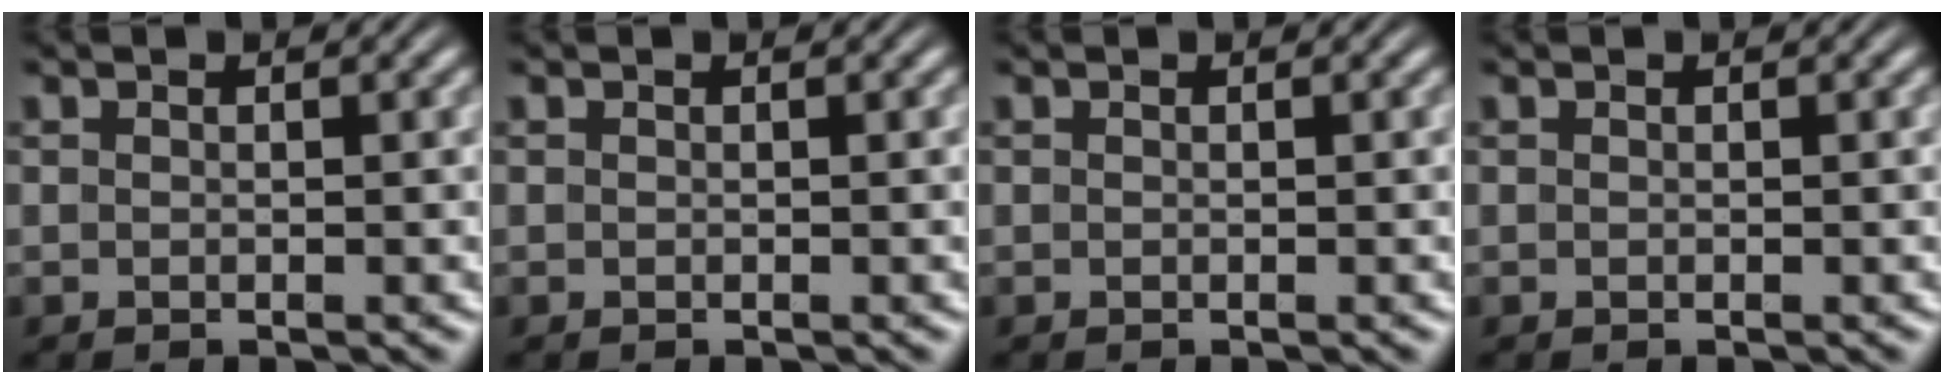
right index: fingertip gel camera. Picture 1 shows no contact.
{"total": 0.0}
{"total": 0.0}
{"total": 0.0}